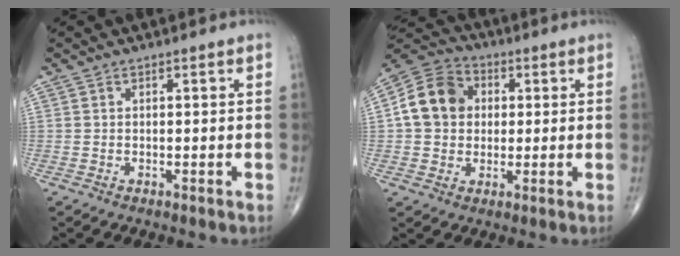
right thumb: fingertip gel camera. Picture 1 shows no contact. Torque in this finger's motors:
{"motor_torque": [-0.59, 0.85, 0.46, -0.26, 0.10]}